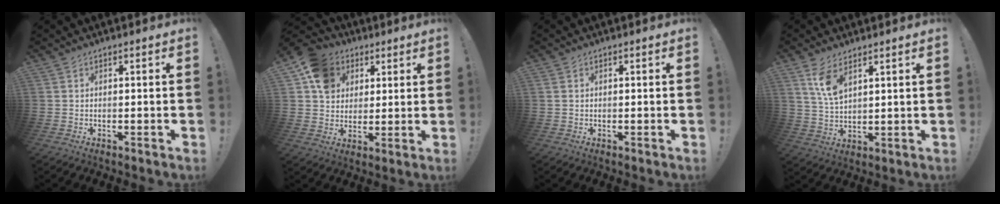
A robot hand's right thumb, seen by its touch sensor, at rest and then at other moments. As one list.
[{"total": 12.0, "force": [4.7, 10.0, 4.9], "torque": [-0.062, -0.017, 0.093]}, {"total": 0.9, "force": [0.2, 0.8, 0.5], "torque": [-0.009, 0.004, 0.005]}, {"total": 8.2, "force": [4.8, 3.7, 5.4], "torque": [-0.098, -0.024, 0.086]}]